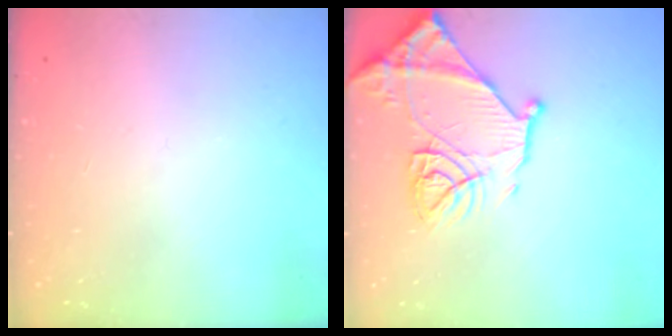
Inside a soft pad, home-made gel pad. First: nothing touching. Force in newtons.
{"total": 14.6, "press": 14.6, "slide": 1.0}